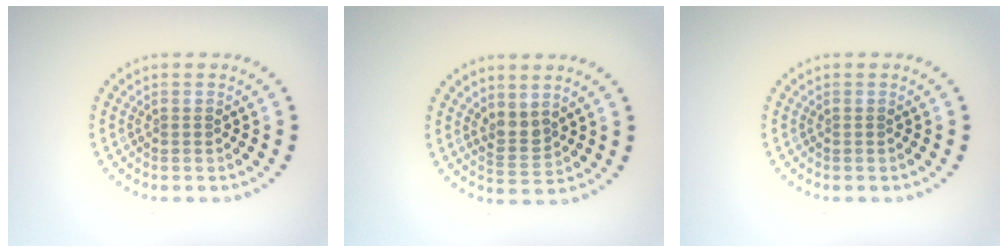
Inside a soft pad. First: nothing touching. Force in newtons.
{"total": 2.1, "press": 1.8, "slide": 1.1}
{"total": 0.0}